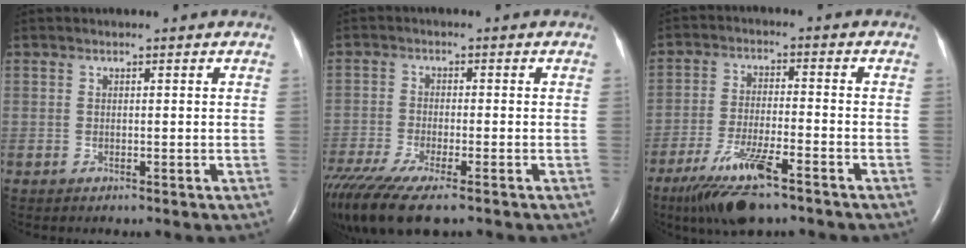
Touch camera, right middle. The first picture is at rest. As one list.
[{"total": 12.5, "force": [-9.2, 2.4, 8.1], "torque": [-0.157, -0.030, -0.160]}, {"total": 10.6, "force": [-6.9, 1.5, 7.8], "torque": [-0.156, -0.027, -0.121]}]